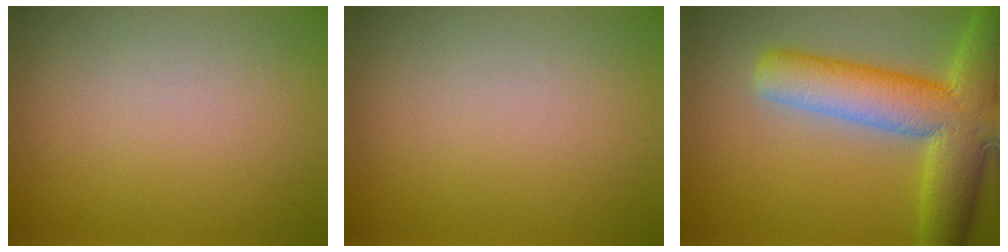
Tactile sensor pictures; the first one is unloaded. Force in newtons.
{"total": 0.0}
{"total": 10.0, "press": 9.9, "slide": 0.8}